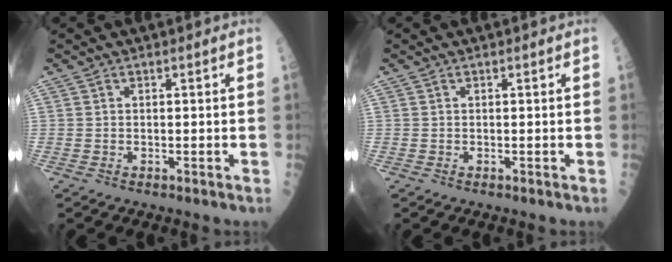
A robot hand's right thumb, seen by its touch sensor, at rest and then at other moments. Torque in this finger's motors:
{"motor_torque": [0.00, 0.00, -0.01, -0.01, 0.00]}